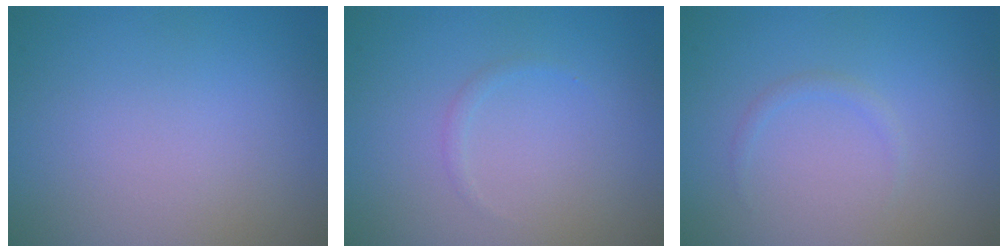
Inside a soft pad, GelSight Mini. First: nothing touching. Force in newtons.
{"total": 0.5, "press": 0.5, "slide": 0.1}
{"total": 0.7, "press": 0.7, "slide": 0.1}